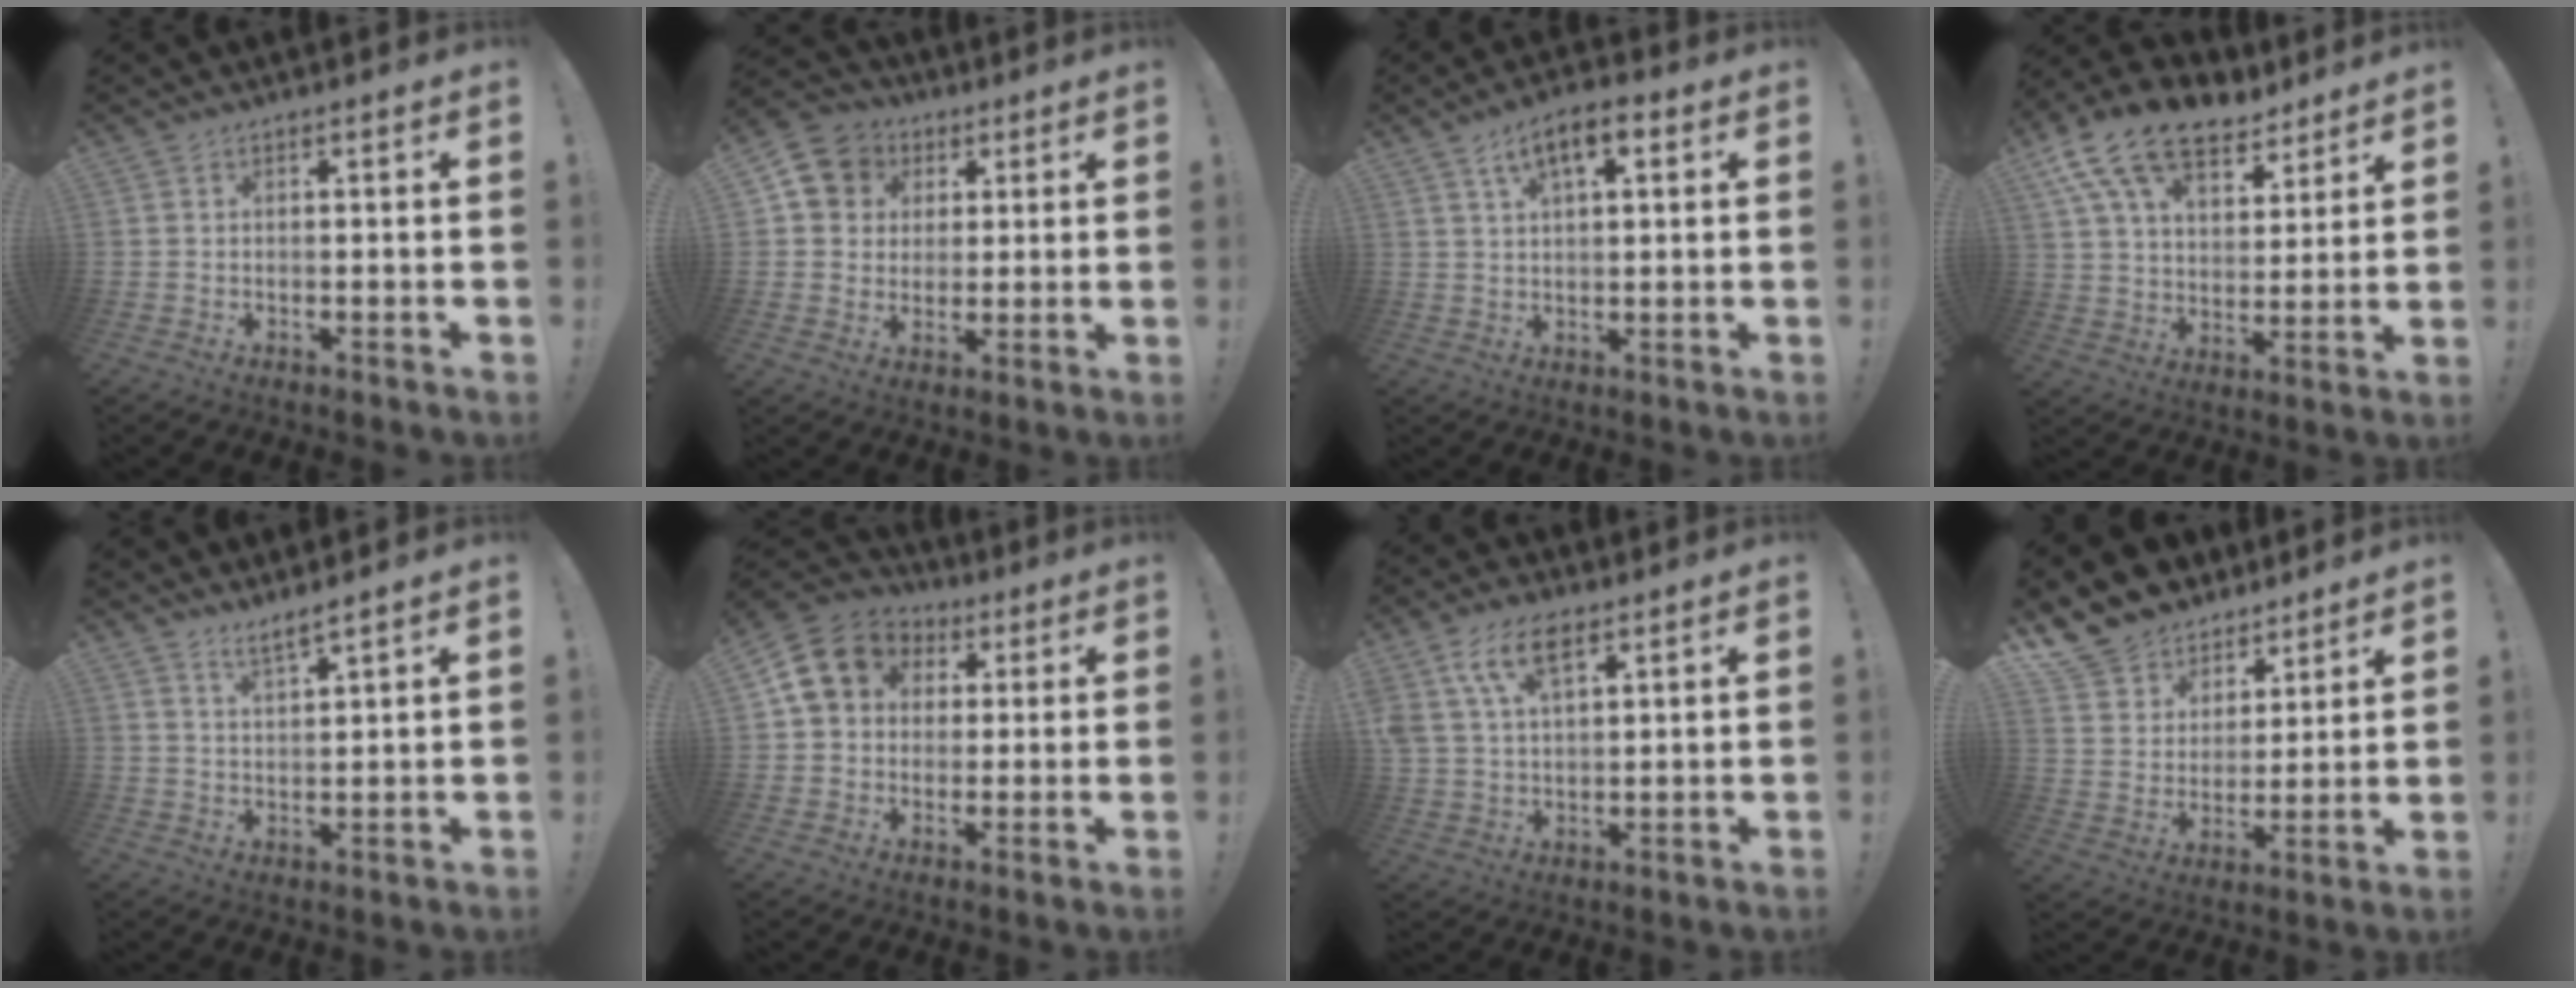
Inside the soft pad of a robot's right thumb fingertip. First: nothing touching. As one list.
[{"total": 9.5, "force": [3.0, 8.5, 2.8], "torque": [-0.039, -0.010, 0.064]}, {"total": 8.0, "force": [3.6, 3.3, 6.3], "torque": [-0.092, -0.009, 0.060]}, {"total": 17.0, "force": [10.9, 9.3, 9.2], "torque": [-0.165, -0.067, 0.202]}, {"total": 4.2, "force": [3.7, -0.2, 1.9], "torque": [-0.030, -0.027, 0.062]}, {"total": 11.6, "force": [3.5, 9.7, 5.3], "torque": [-0.072, -0.006, 0.073]}, {"total": 10.4, "force": [5.6, 5.2, 7.0], "torque": [-0.141, -0.005, 0.106]}, {"total": 11.1, "force": [8.3, 7.1, 1.6], "torque": [-0.028, -0.072, 0.161]}]